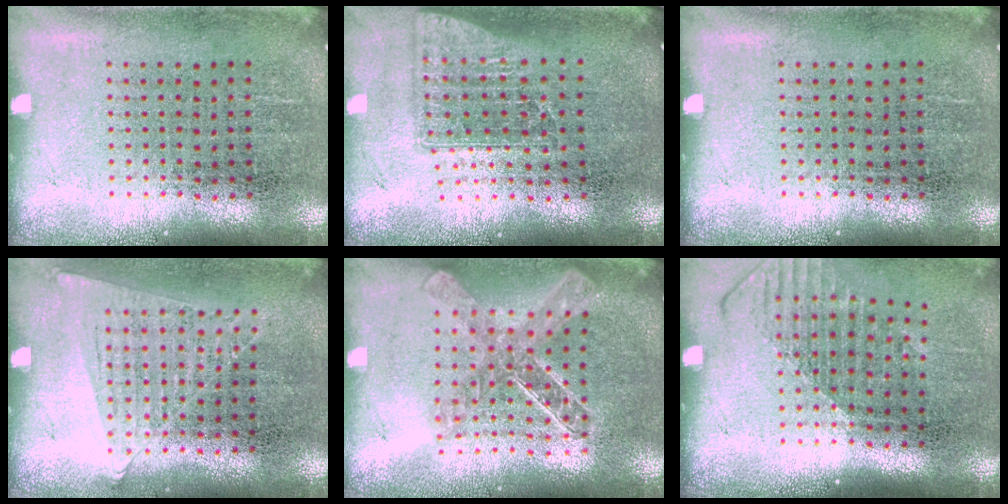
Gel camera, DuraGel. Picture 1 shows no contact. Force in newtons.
{"total": 1.5, "press": 1.2, "slide": 1.0}
{"total": 0.0}
{"total": 1.0, "press": 0.9, "slide": 0.4}
{"total": 1.8, "press": 1.6, "slide": 0.8}
{"total": 1.6, "press": 1.2, "slide": 1.0}